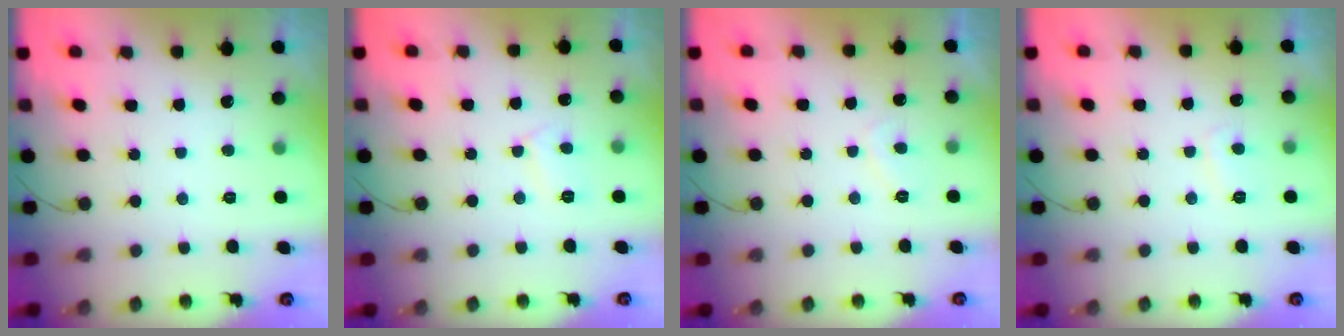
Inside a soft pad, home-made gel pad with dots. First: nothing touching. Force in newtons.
{"total": 5.4, "press": 5.4, "slide": 0.5}
{"total": 2.3, "press": 2.1, "slide": 0.8}
{"total": 2.8, "press": 2.7, "slide": 0.6}